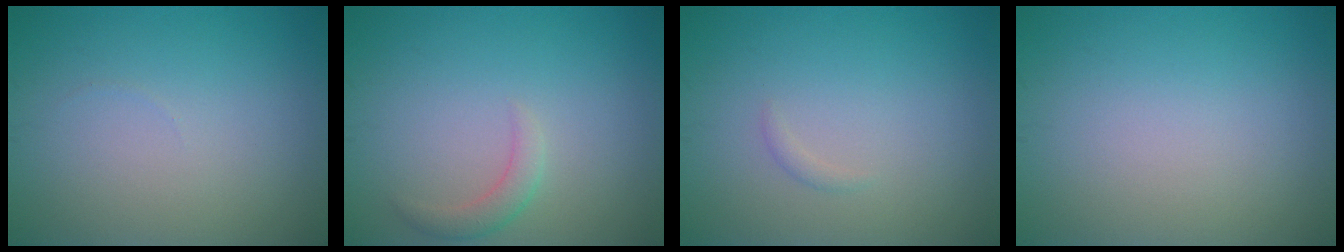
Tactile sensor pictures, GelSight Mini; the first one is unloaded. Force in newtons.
{"total": 1.6, "press": 1.6, "slide": 0.1}
{"total": 0.6, "press": 0.6, "slide": 0.0}
{"total": 0.0}